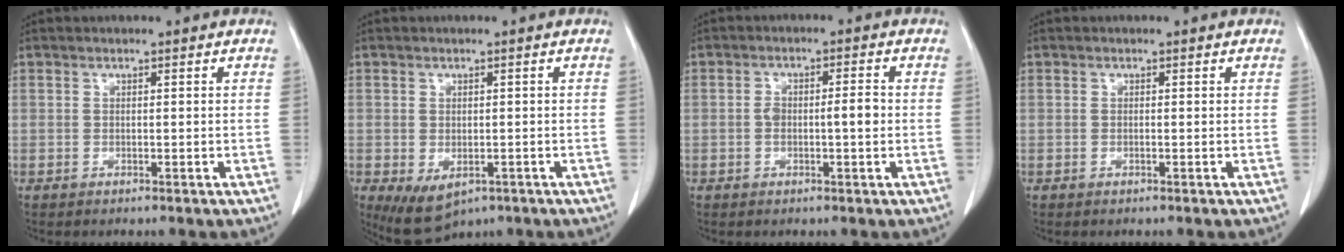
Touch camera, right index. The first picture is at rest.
{"total": 6.2, "force": [-2.8, 3.8, 4.1], "torque": [-0.065, -0.006, -0.030]}
{"total": 4.2, "force": [-0.3, 1.2, 4.0], "torque": [-0.074, 0.013, -0.004]}
{"total": 0.0}